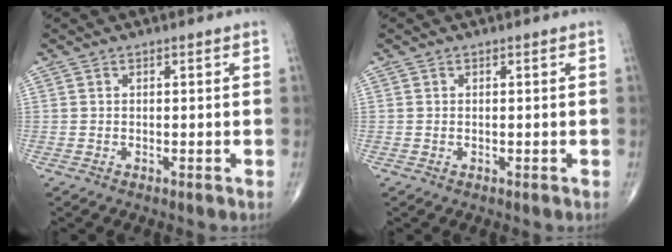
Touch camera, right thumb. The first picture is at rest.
{"total": 0.0}